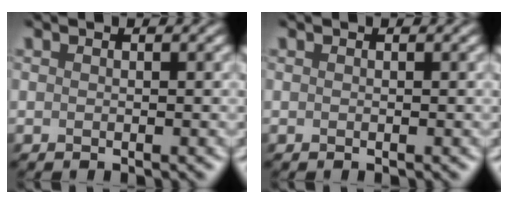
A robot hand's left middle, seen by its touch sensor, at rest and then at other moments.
{"total": 0.0}